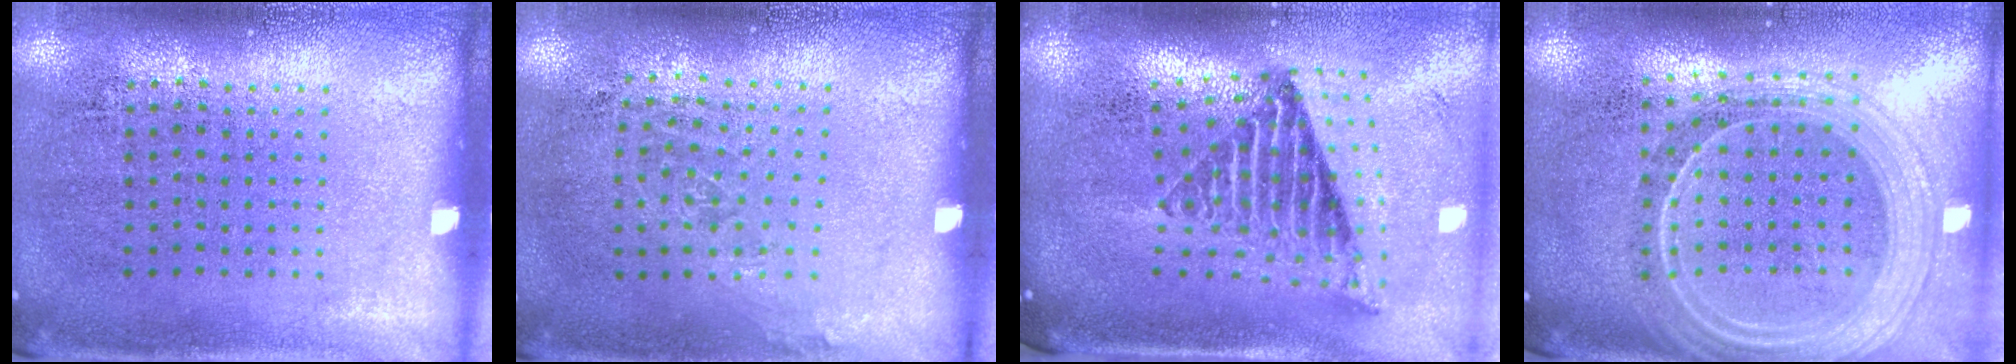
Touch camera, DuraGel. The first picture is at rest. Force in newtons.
{"total": 0.9, "press": 0.7, "slide": 0.6}
{"total": 2.7, "press": 1.8, "slide": 2.0}
{"total": 2.2, "press": 2.0, "slide": 1.1}